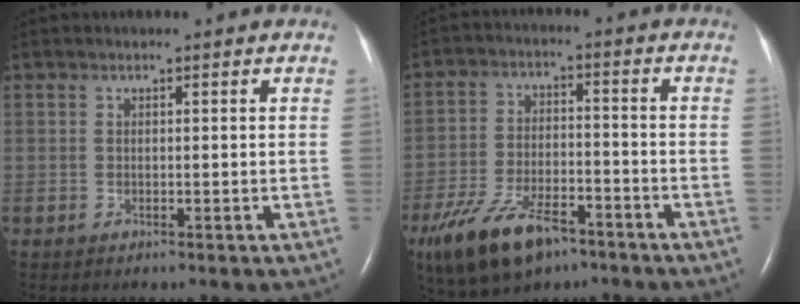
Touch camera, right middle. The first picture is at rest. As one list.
[{"total": 13.3, "force": [-8.6, 5.4, 8.5], "torque": [-0.170, -0.011, -0.149]}]